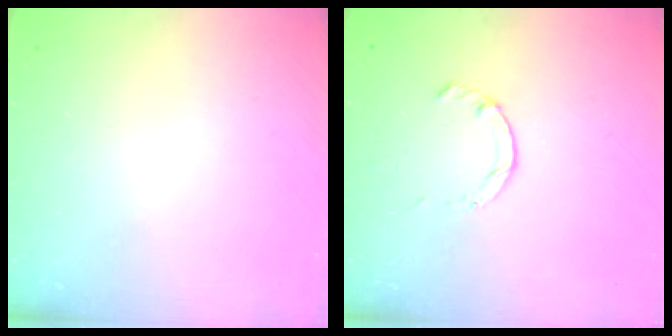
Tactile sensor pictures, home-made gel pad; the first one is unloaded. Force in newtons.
{"total": 1.0, "press": 1.0, "slide": 0.3}